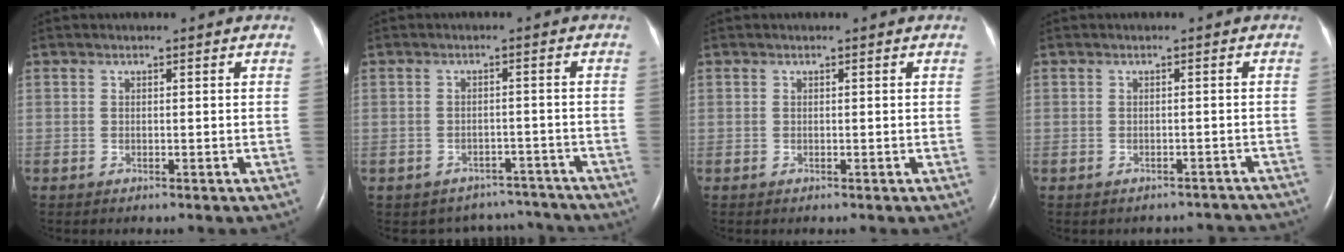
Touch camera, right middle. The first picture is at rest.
{"total": 7.7, "force": [-6.9, 3.5, -0.3], "torque": [0.011, 0.029, -0.076]}
{"total": 0.0}
{"total": 5.6, "force": [-5.1, 2.3, 0.5], "torque": [-0.002, 0.011, -0.044]}